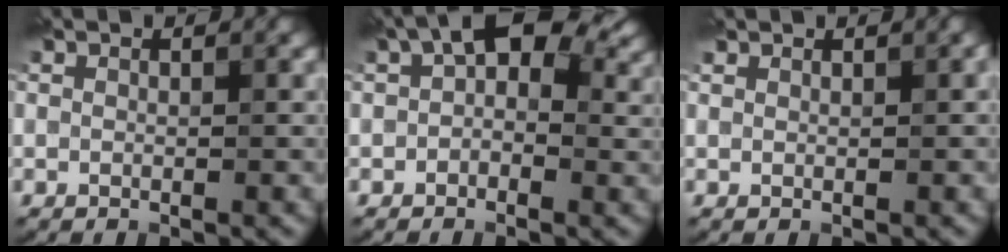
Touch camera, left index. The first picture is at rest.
{"total": 6.2, "force": [1.5, 3.8, 4.7], "torque": [-0.055, 0.015, 0.007]}
{"total": 0.8, "force": [0.8, 0.1, 0.1], "torque": [-0.003, 0.005, 0.017]}